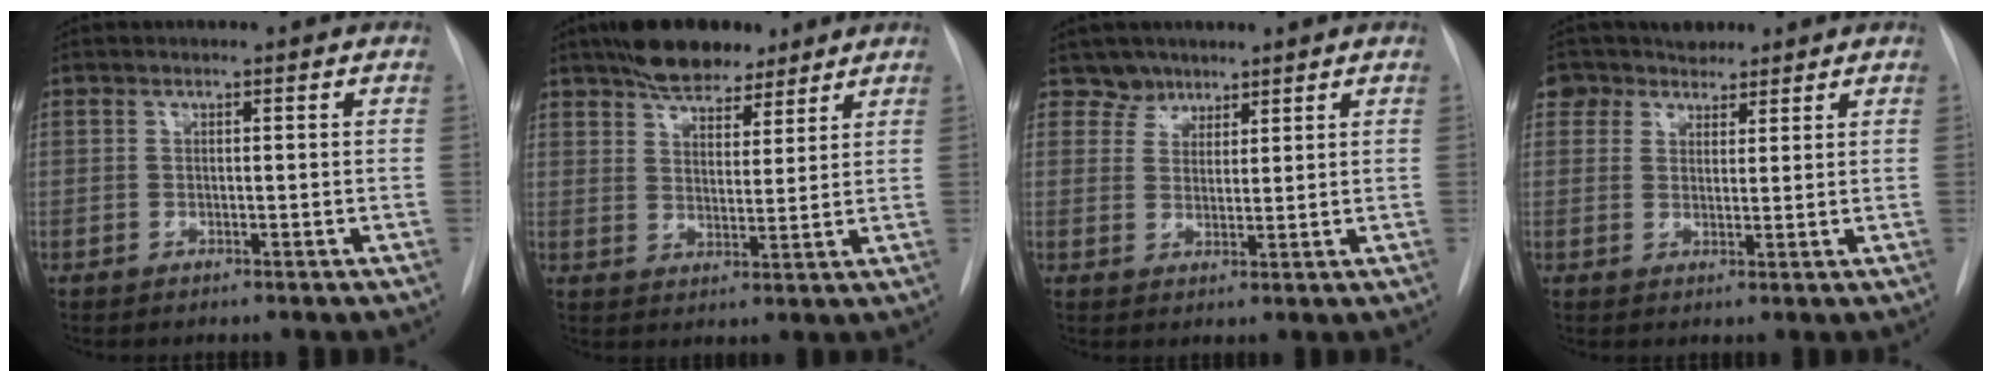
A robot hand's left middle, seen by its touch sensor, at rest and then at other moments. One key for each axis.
{"total": 9.9, "fx": 7.7, "fy": 4.0, "fz": 4.8, "tx": -0.077, "ty": 0.011, "tz": 0.130}
{"total": 3.2, "fx": 2.6, "fy": 1.8, "fz": -0.6, "tx": 0.020, "ty": -0.003, "tz": 0.042}
{"total": 4.9, "fx": 3.7, "fy": 3.3, "fz": 0.1, "tx": 0.002, "ty": 0.019, "tz": 0.062}